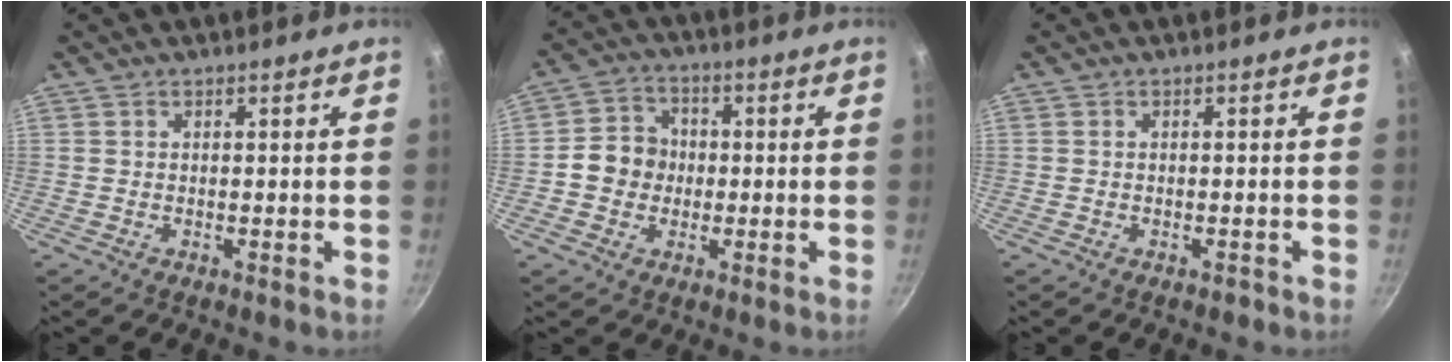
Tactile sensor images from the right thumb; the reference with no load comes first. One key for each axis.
{"total": 7.3, "fx": -0.6, "fy": 6.6, "fz": 3.2, "tx": -0.024, "ty": 0.017, "tz": -0.026}
{"total": 0.5, "fx": -0.4, "fy": 0.3, "fz": 0.2, "tx": -0.004, "ty": 0.006, "tz": -0.001}